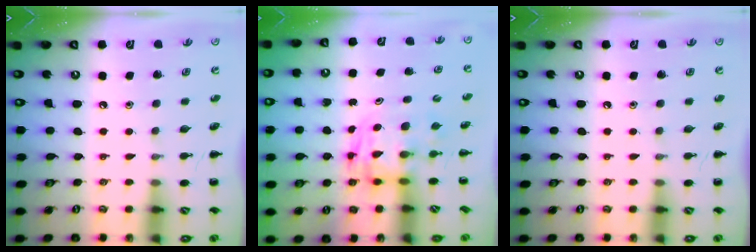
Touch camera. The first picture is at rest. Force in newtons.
{"total": 2.8, "press": 2.8, "slide": 0.5}
{"total": 0.0}